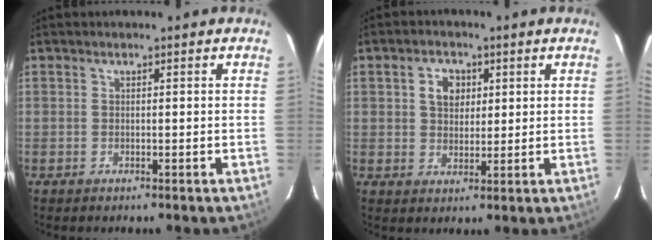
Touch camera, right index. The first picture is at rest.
{"total": 4.9, "force": [1.5, 3.7, 2.7], "torque": [-0.040, 0.014, 0.030]}